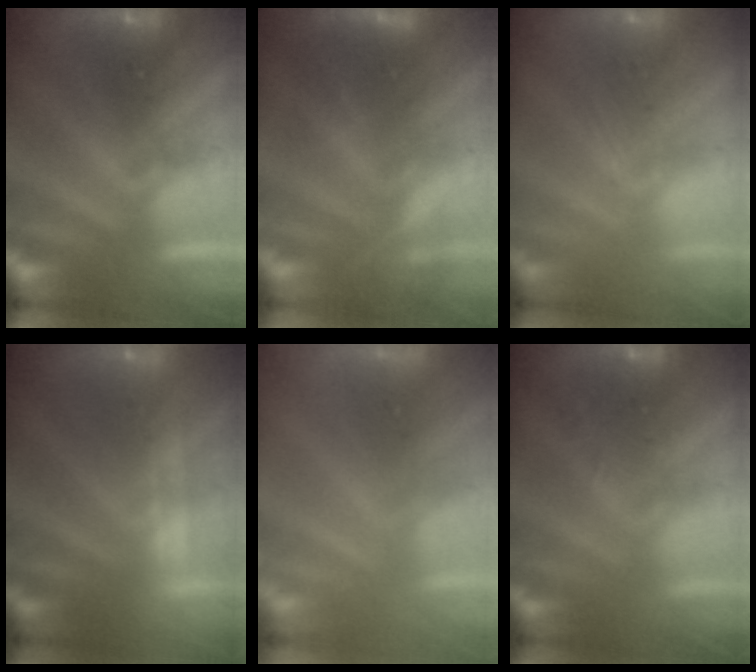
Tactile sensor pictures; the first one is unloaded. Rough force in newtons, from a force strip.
{"total": 4.4}
{"total": 2.4}
{"total": 2.0}
{"total": 9.3}
{"total": 2.7}